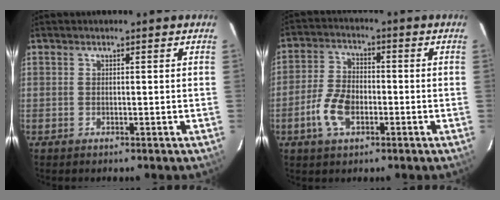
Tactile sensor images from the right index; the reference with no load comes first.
{"total": 7.8, "force": [-2.8, 4.5, 5.7], "torque": [-0.124, 0.006, -0.050]}